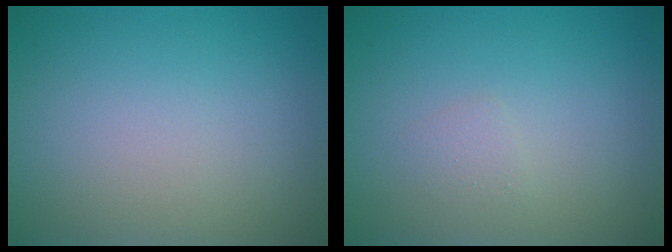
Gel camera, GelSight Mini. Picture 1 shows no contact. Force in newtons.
{"total": 0.8, "press": 0.8, "slide": 0.0}